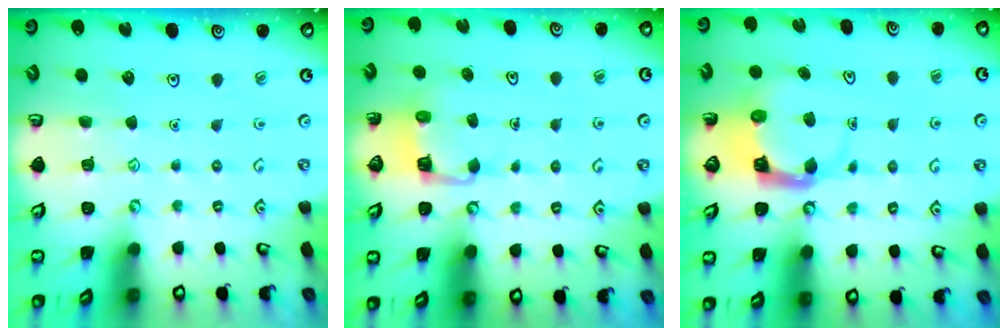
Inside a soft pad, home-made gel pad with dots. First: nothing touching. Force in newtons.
{"total": 3.9, "press": 3.9, "slide": 0.1}
{"total": 4.4, "press": 4.4, "slide": 0.3}